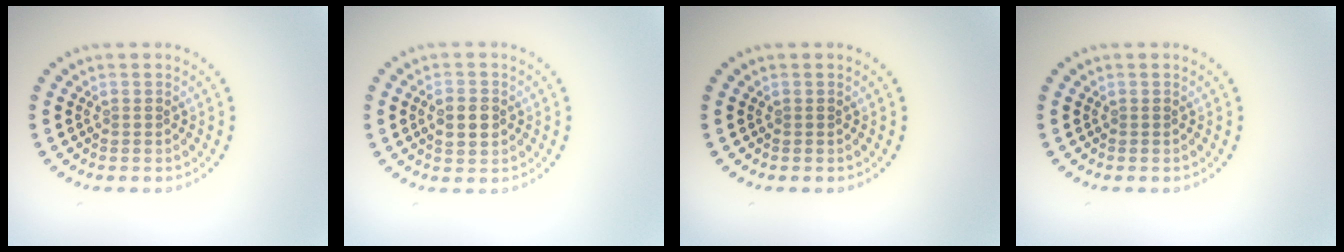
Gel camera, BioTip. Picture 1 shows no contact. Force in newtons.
{"total": 2.6, "press": 2.6, "slide": 0.1}
{"total": 0.0}
{"total": 0.0}